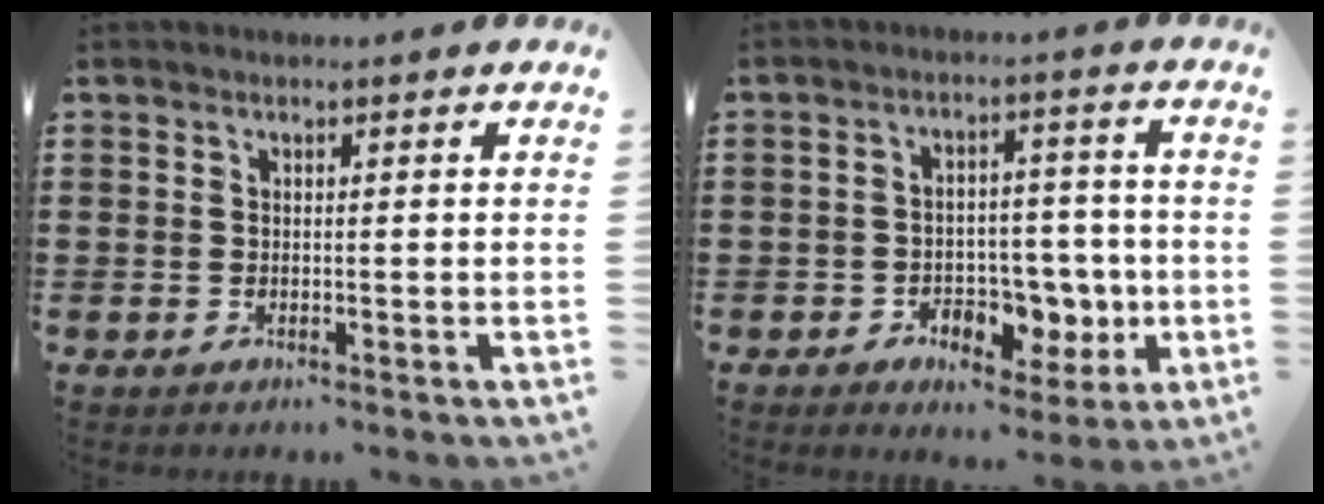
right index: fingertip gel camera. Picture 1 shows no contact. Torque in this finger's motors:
{"motor_torque": [0.34, -0.13, 0.37, 0.03]}